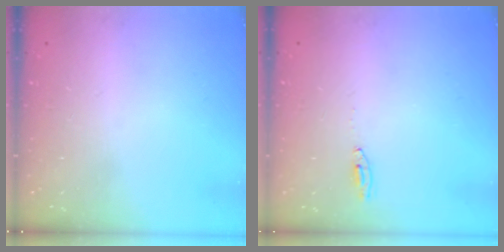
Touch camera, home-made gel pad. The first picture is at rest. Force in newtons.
{"total": 2.4, "press": 2.4, "slide": 0.2}